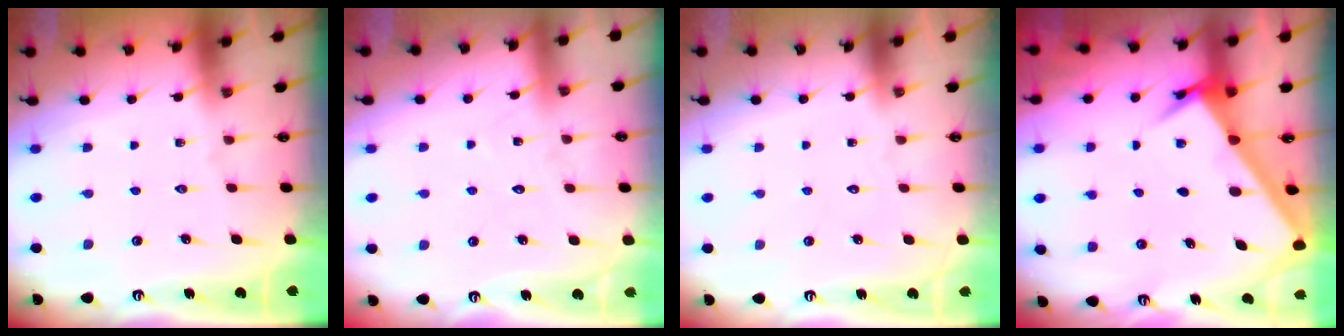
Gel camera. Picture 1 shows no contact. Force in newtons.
{"total": 5.9, "press": 5.9, "slide": 0.7}
{"total": 1.5, "press": 1.5, "slide": 0.0}
{"total": 4.2, "press": 4.1, "slide": 0.5}